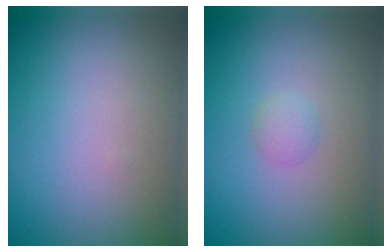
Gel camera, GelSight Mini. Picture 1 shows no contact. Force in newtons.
{"total": 1.0, "press": 1.0, "slide": 0.0}